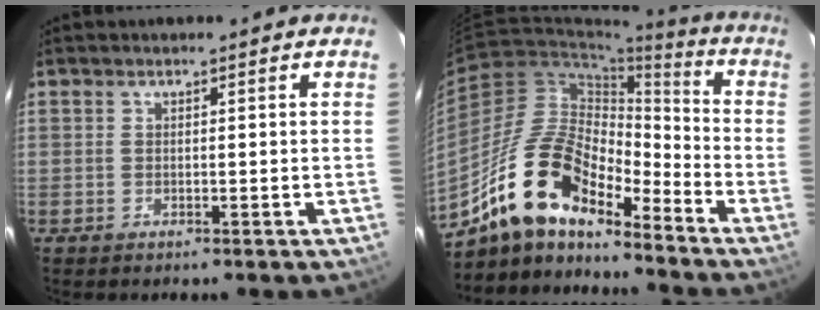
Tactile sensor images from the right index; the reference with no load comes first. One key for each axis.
{"total": 16.7, "fx": -13.0, "fy": 6.1, "fz": 8.6, "tx": -0.155, "ty": 0.007, "tz": -0.252}